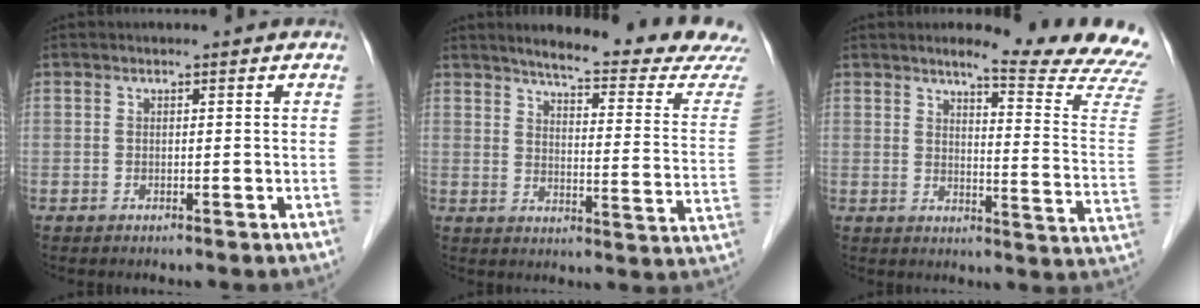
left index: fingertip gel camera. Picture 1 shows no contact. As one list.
[{"total": 19.1, "force": [17.9, -0.3, 6.8], "torque": [-0.092, -0.093, 0.207]}, {"total": 15.7, "force": [14.4, -1.4, 5.9], "torque": [-0.081, -0.113, 0.157]}]